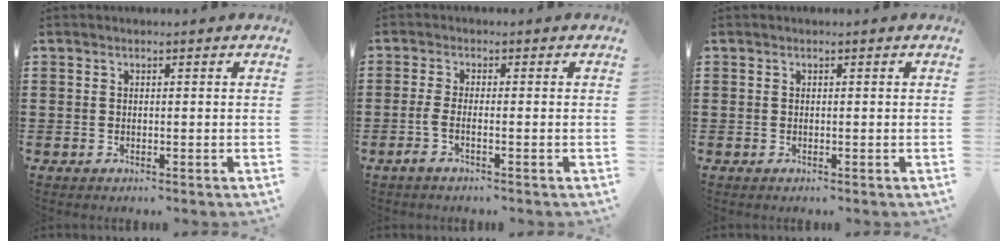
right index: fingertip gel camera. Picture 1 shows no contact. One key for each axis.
{"total": 2.2, "fx": -0.9, "fy": 0.3, "fz": 1.9, "tx": -0.050, "ty": -0.005, "tz": -0.024}
{"total": 0.0}